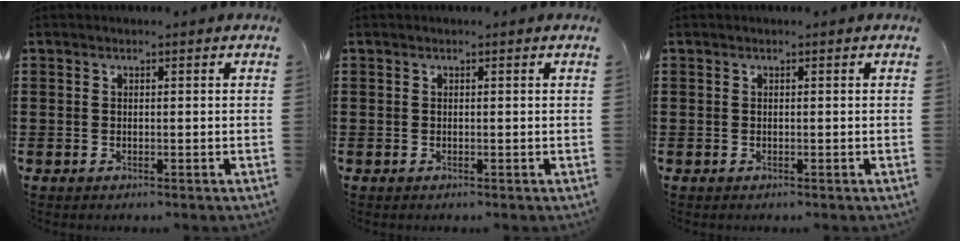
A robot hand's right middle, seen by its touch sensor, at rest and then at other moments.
{"total": 0.0}
{"total": 0.0}